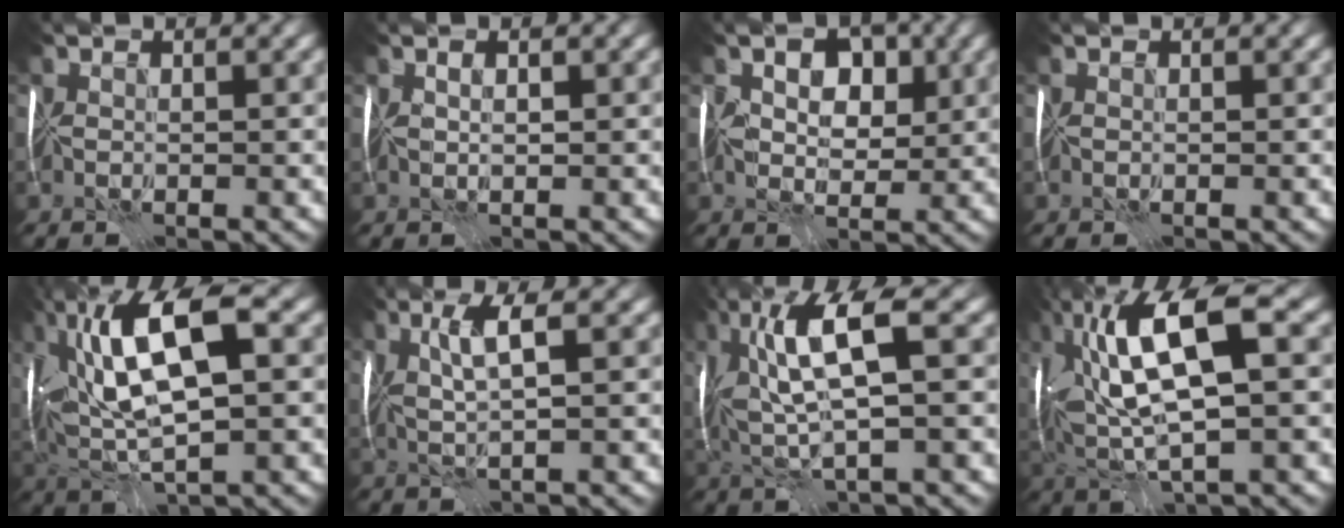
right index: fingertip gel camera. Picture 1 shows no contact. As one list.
[{"total": 0.5, "force": [-0.3, -0.2, 0.4], "torque": [-0.006, -0.004, 0.000]}, {"total": 4.3, "force": [0.5, 3.0, 3.1], "torque": [-0.048, -0.008, 0.004]}, {"total": 0.0}, {"total": 11.7, "force": [2.3, 4.3, 10.7], "torque": [-0.198, 0.016, 0.038]}, {"total": 2.8, "force": [0.1, -0.4, 2.8], "torque": [-0.061, -0.005, 0.008]}, {"total": 7.8, "force": [1.1, 1.6, 7.6], "torque": [-0.148, 0.011, 0.022]}, {"total": 11.7, "force": [1.8, 4.0, 10.9], "torque": [-0.216, 0.013, 0.034]}]